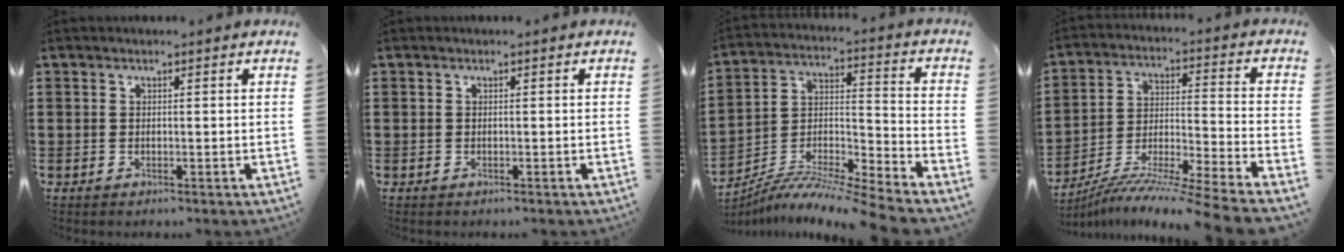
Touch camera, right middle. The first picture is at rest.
{"total": 0.0}
{"total": 8.5, "force": [-8.1, -0.8, 2.2], "torque": [-0.022, 0.002, -0.162]}
{"total": 8.9, "force": [-8.1, -1.1, 3.5], "torque": [-0.046, 0.000, -0.165]}